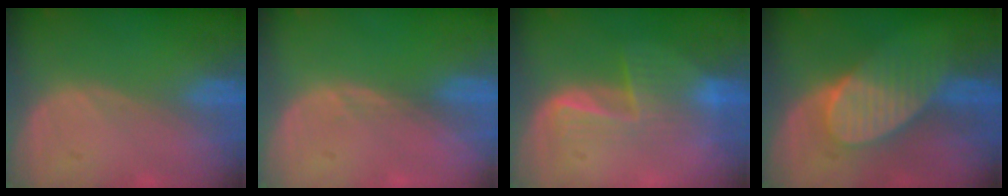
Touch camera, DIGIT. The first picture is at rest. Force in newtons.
{"total": 0.8, "press": 0.6, "slide": 0.6}
{"total": 6.4, "press": 6.2, "slide": 1.9}
{"total": 7.0, "press": 7.0, "slide": 0.4}